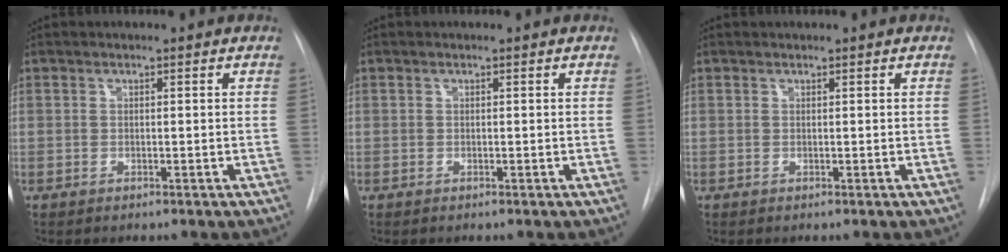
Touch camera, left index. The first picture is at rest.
{"total": 0.0}
{"total": 0.0}